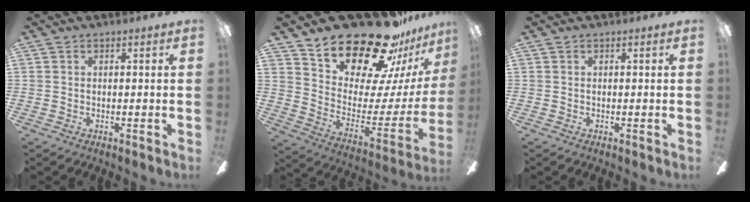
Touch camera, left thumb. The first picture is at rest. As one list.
[{"total": 24.5, "force": [20.9, 8.4, 9.8], "torque": [-0.150, -0.160, 0.370]}, {"total": 0.0}]